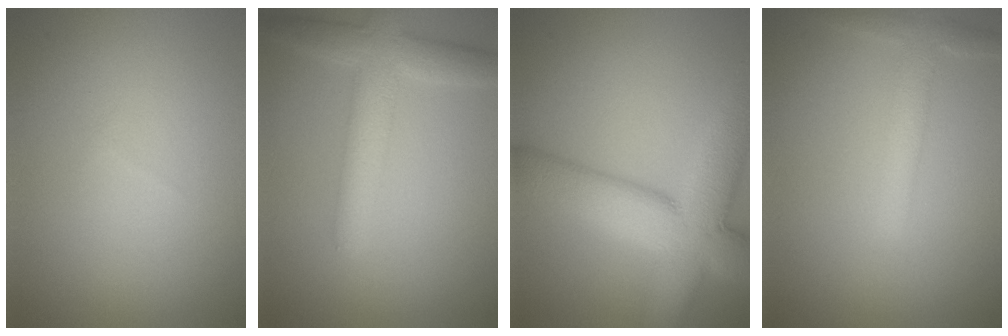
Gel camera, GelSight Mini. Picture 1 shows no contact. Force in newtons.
{"total": 4.7, "press": 4.7, "slide": 0.4}
{"total": 10.2, "press": 10.1, "slide": 0.8}
{"total": 2.5, "press": 2.5, "slide": 0.0}